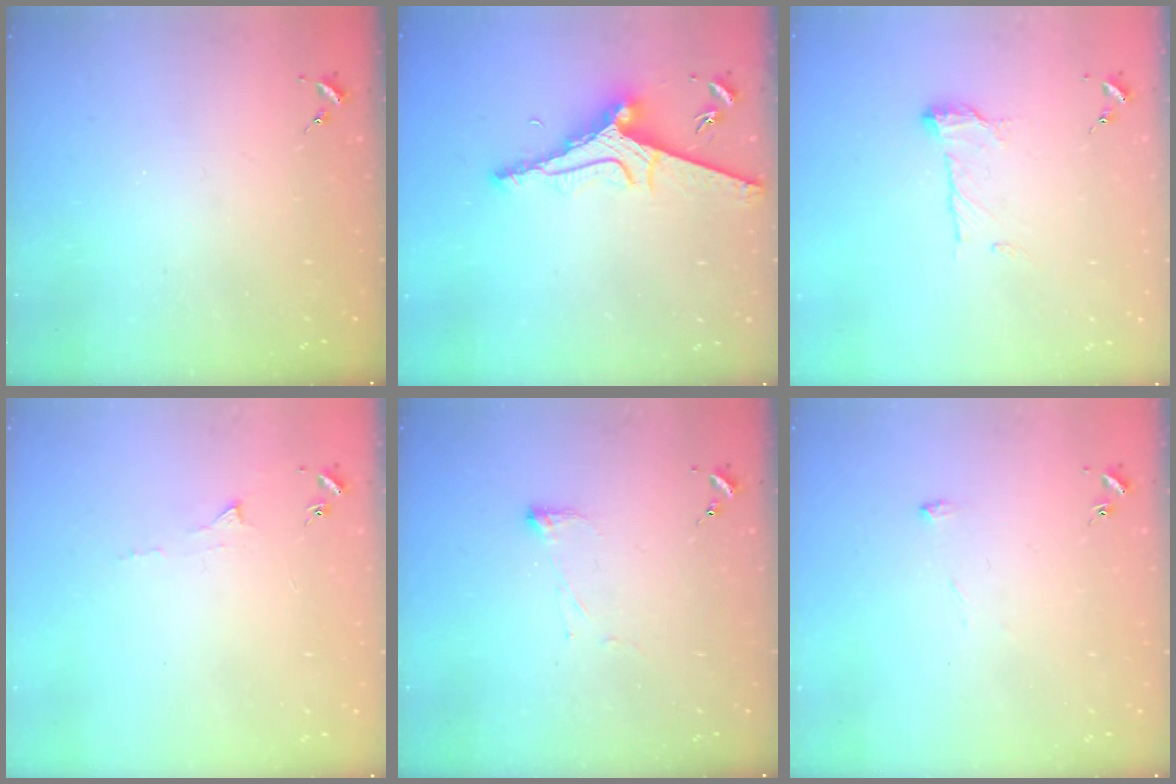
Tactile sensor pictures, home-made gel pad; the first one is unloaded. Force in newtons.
{"total": 10.8, "press": 10.7, "slide": 1.4}
{"total": 9.3, "press": 9.3, "slide": 0.2}
{"total": 3.5, "press": 3.5, "slide": 0.5}
{"total": 3.8, "press": 3.7, "slide": 0.9}
{"total": 4.9, "press": 4.9, "slide": 0.4}